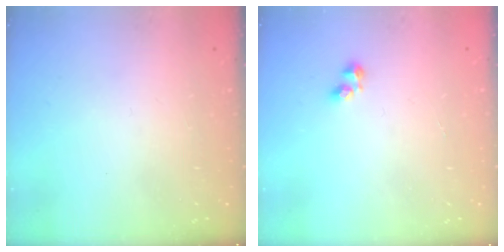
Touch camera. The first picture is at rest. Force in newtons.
{"total": 2.5, "press": 2.3, "slide": 0.9}